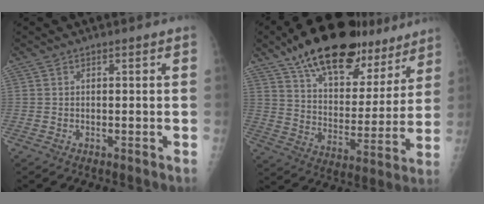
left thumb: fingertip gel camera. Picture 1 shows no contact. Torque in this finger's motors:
{"motor_torque": [1.23, 1.24, 1.43, -1.34, 0.11]}